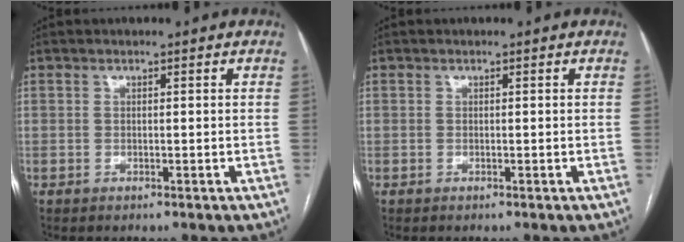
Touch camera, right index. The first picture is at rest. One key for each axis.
{"total": 0.0}